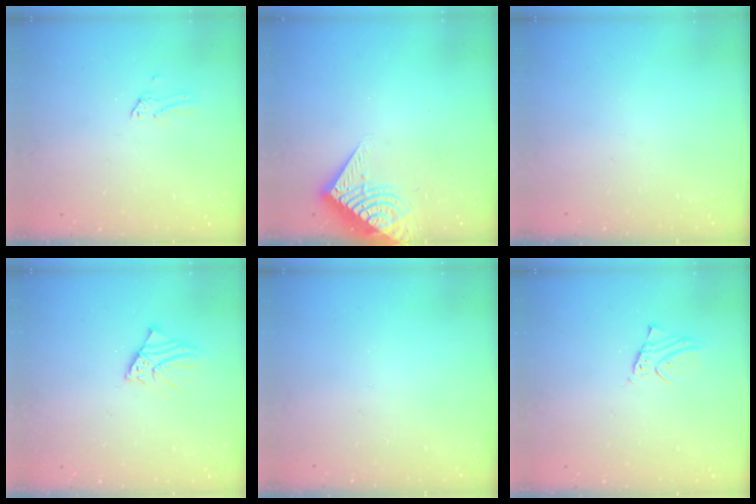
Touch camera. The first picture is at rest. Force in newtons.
{"total": 9.3, "press": 9.2, "slide": 1.1}
{"total": 0.0}
{"total": 4.1, "press": 4.1, "slide": 0.6}
{"total": 0.0}
{"total": 1.9, "press": 1.9, "slide": 0.1}